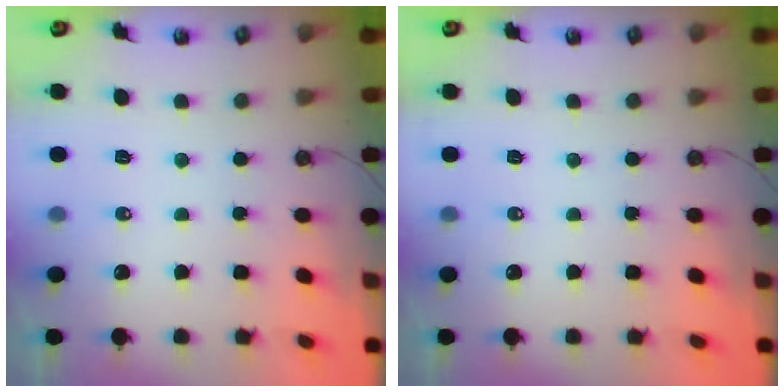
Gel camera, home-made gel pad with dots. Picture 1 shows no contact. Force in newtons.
{"total": 0.0}